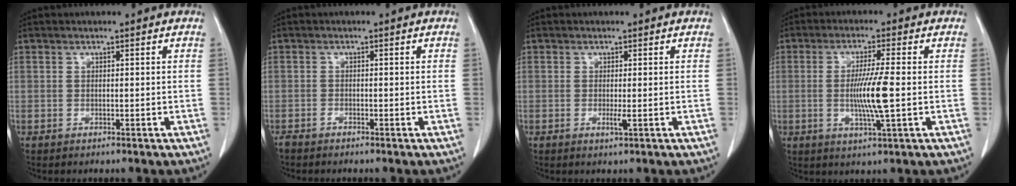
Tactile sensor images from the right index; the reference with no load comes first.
{"total": 0.9, "force": [-0.8, 0.1, 0.2], "torque": [-0.006, 0.000, -0.017]}
{"total": 1.2, "force": [-0.2, 0.0, 1.2], "torque": [-0.023, -0.005, -0.003]}
{"total": 7.4, "force": [-0.7, -0.4, 7.3], "torque": [-0.140, -0.014, -0.013]}